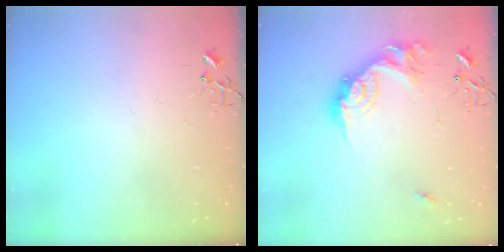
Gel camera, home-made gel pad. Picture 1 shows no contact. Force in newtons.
{"total": 17.8, "press": 17.7, "slide": 1.1}